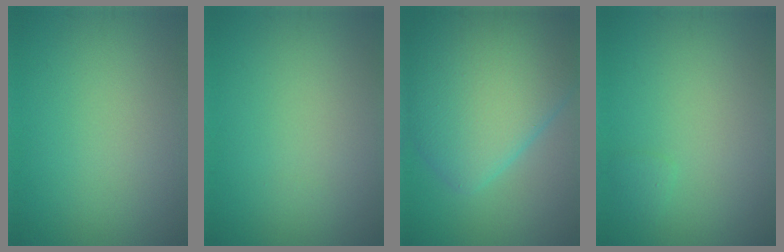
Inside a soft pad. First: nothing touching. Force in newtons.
{"total": 0.0}
{"total": 10.9, "press": 10.9, "slide": 0.7}
{"total": 0.7, "press": 0.7, "slide": 0.1}